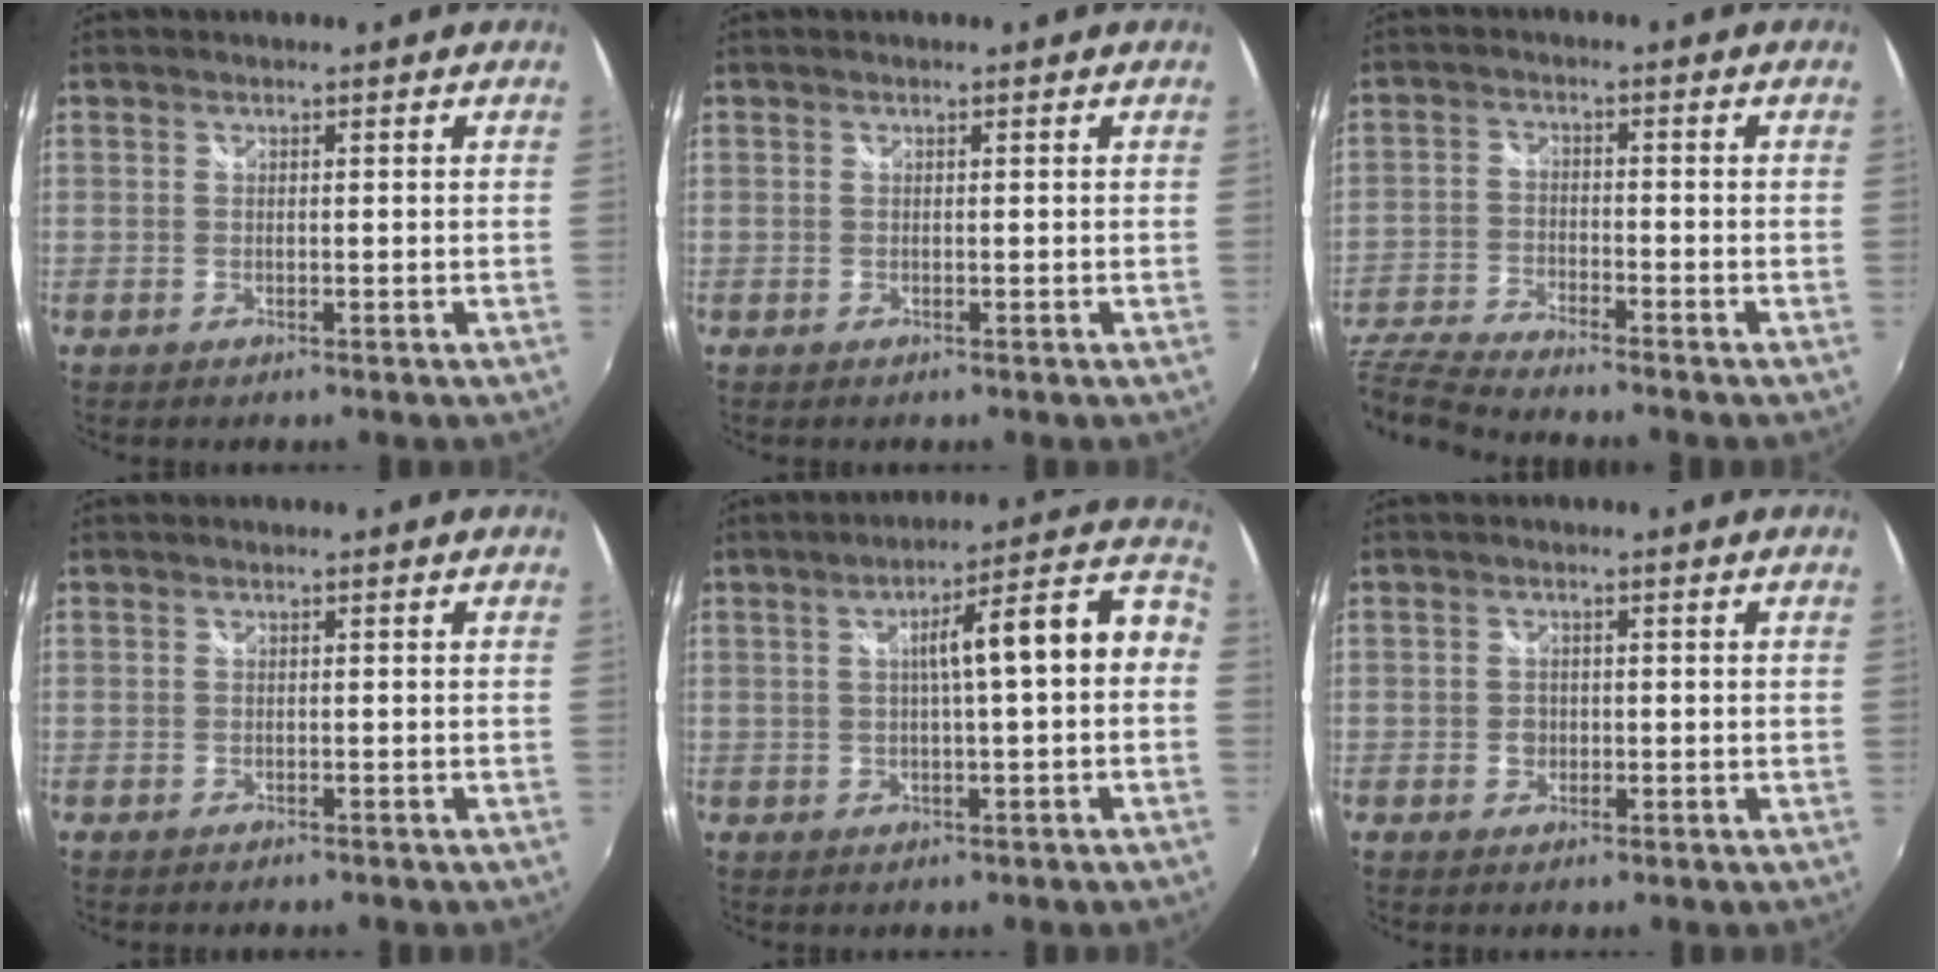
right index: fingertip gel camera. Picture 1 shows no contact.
{"total": 0.0}
{"total": 11.0, "force": [-9.8, 1.3, 4.7], "torque": [-0.126, -0.024, -0.194]}
{"total": 1.3, "force": [-1.2, 0.2, 0.3], "torque": [-0.012, -0.007, -0.016]}
{"total": 11.0, "force": [0.0, 1.2, 10.9], "torque": [-0.132, 0.047, 0.015]}
{"total": 1.8, "force": [-0.5, 1.7, 0.4], "torque": [-0.006, 0.003, -0.005]}